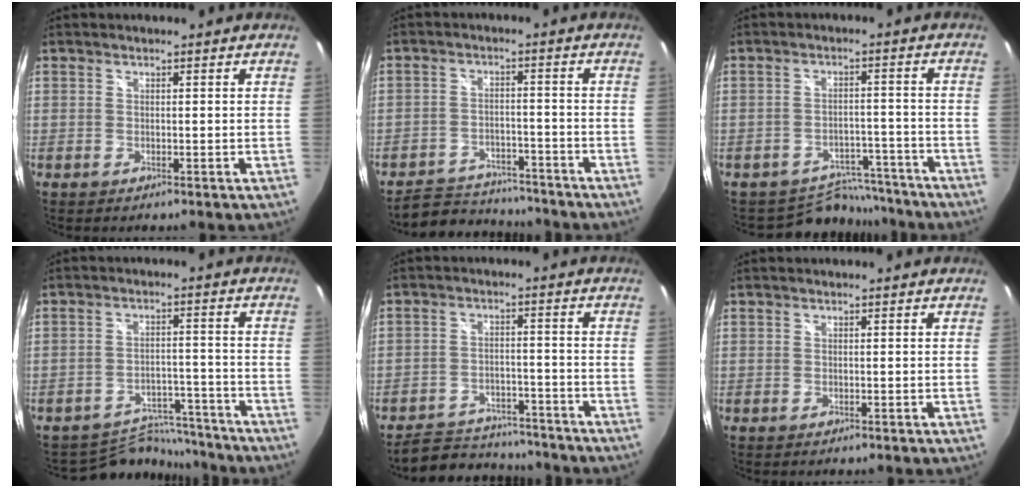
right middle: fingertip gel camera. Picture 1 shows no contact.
{"total": 11.1, "force": [-10.2, 3.5, 2.7], "torque": [-0.074, 0.013, -0.147]}
{"total": 9.1, "force": [-8.4, 3.5, -0.4], "torque": [0.002, 0.027, -0.116]}
{"total": 9.4, "force": [-8.9, 2.8, -0.2], "torque": [-0.007, 0.018, -0.132]}
{"total": 12.5, "force": [-11.3, 4.2, 3.3], "torque": [-0.086, 0.016, -0.157]}
{"total": 0.0}